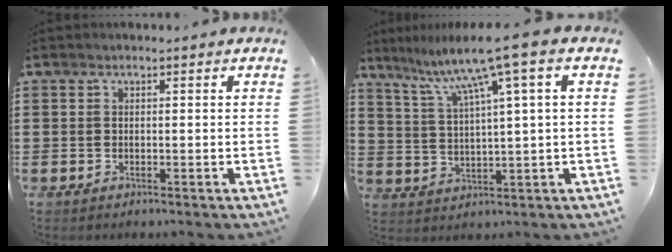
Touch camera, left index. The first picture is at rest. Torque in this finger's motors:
{"motor_torque": [1.47, -0.67, 0.73, 0.21]}